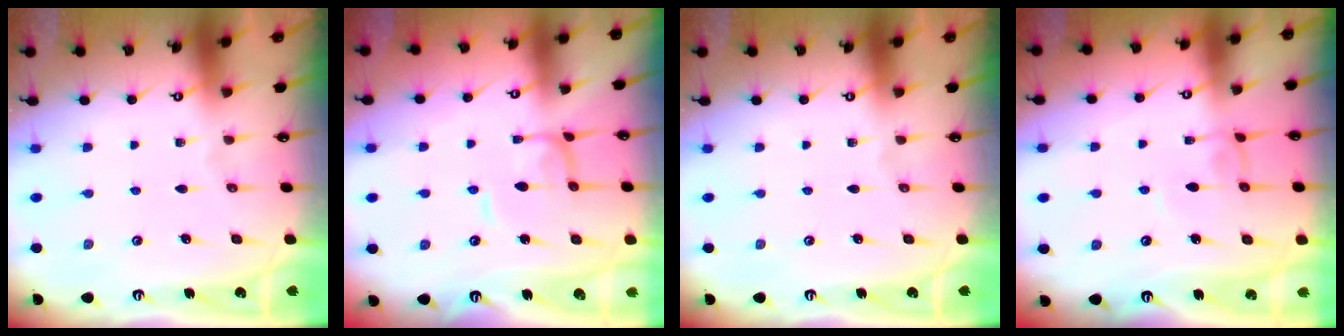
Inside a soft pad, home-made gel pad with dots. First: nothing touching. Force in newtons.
{"total": 0.9, "press": 0.9, "slide": 0.2}
{"total": 0.0}
{"total": 2.6, "press": 2.6, "slide": 0.1}